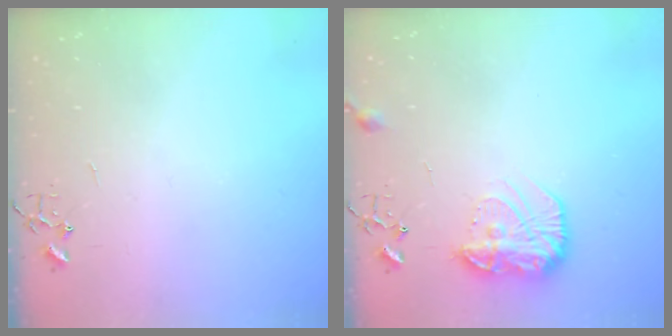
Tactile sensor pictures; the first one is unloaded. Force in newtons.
{"total": 13.9, "press": 13.8, "slide": 0.8}